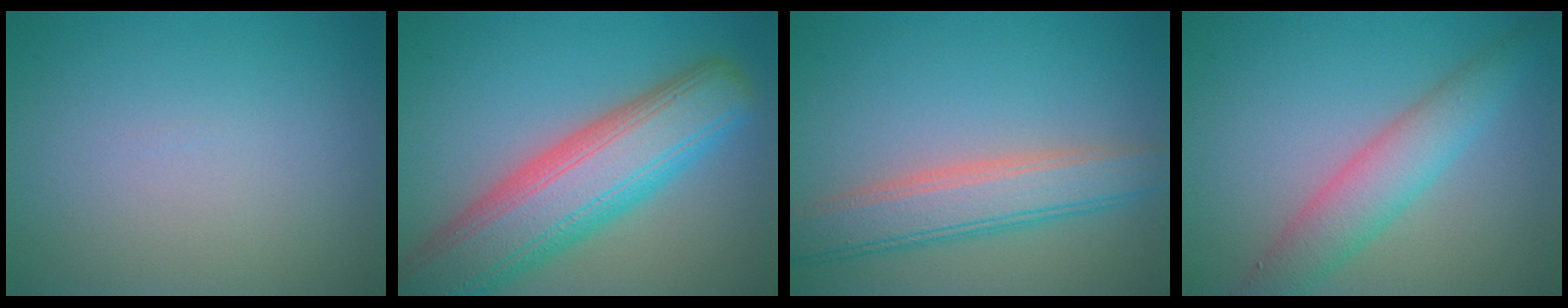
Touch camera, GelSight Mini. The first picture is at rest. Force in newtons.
{"total": 10.5, "press": 10.5, "slide": 0.6}
{"total": 5.2, "press": 5.2, "slide": 0.2}
{"total": 4.3, "press": 4.3, "slide": 0.1}